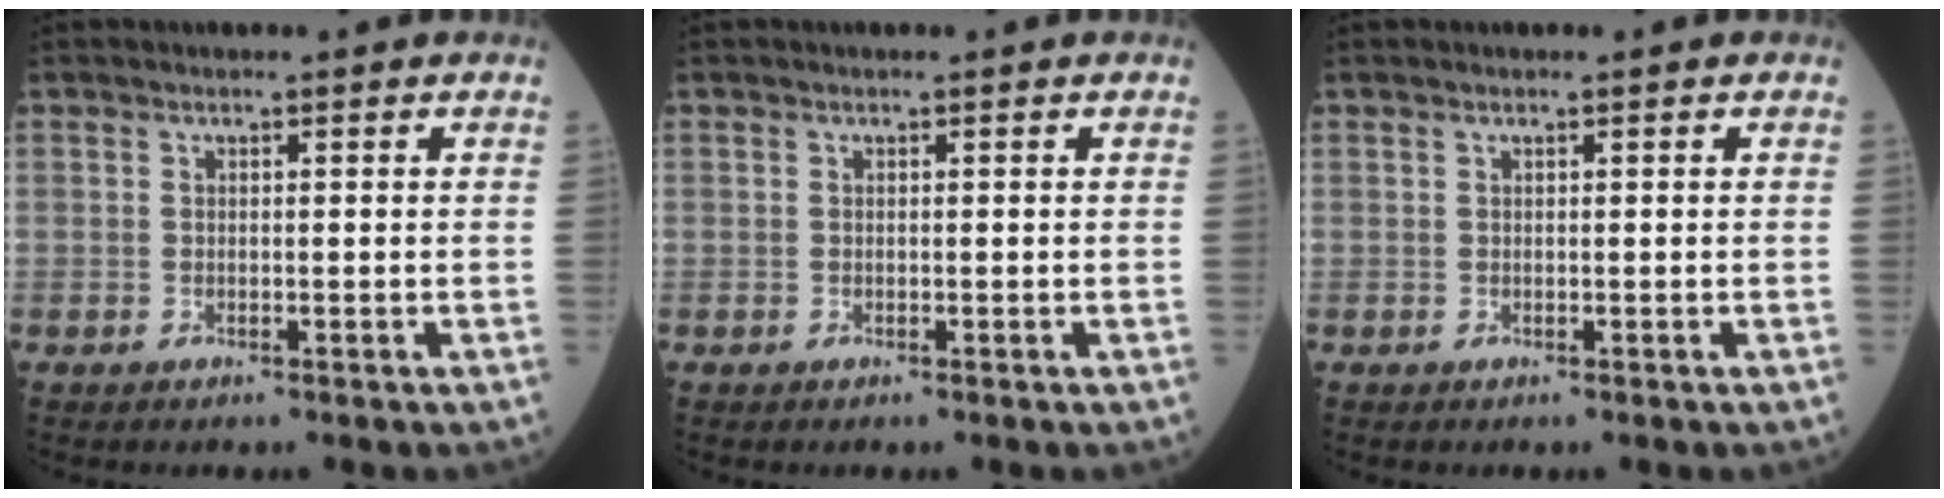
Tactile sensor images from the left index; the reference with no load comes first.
{"total": 0.0}
{"total": 0.0}